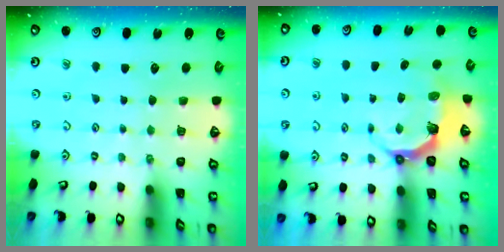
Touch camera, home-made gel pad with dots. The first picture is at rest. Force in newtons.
{"total": 5.5, "press": 4.0, "slide": 3.7}